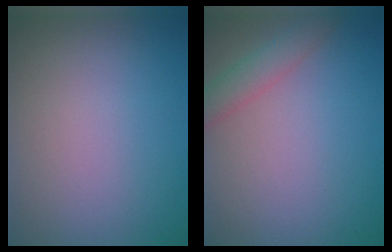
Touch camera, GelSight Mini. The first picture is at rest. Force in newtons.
{"total": 2.3, "press": 2.3, "slide": 0.1}